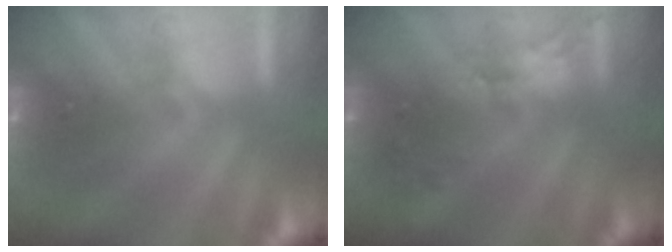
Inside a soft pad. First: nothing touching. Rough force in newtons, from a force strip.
{"total": 2.6}